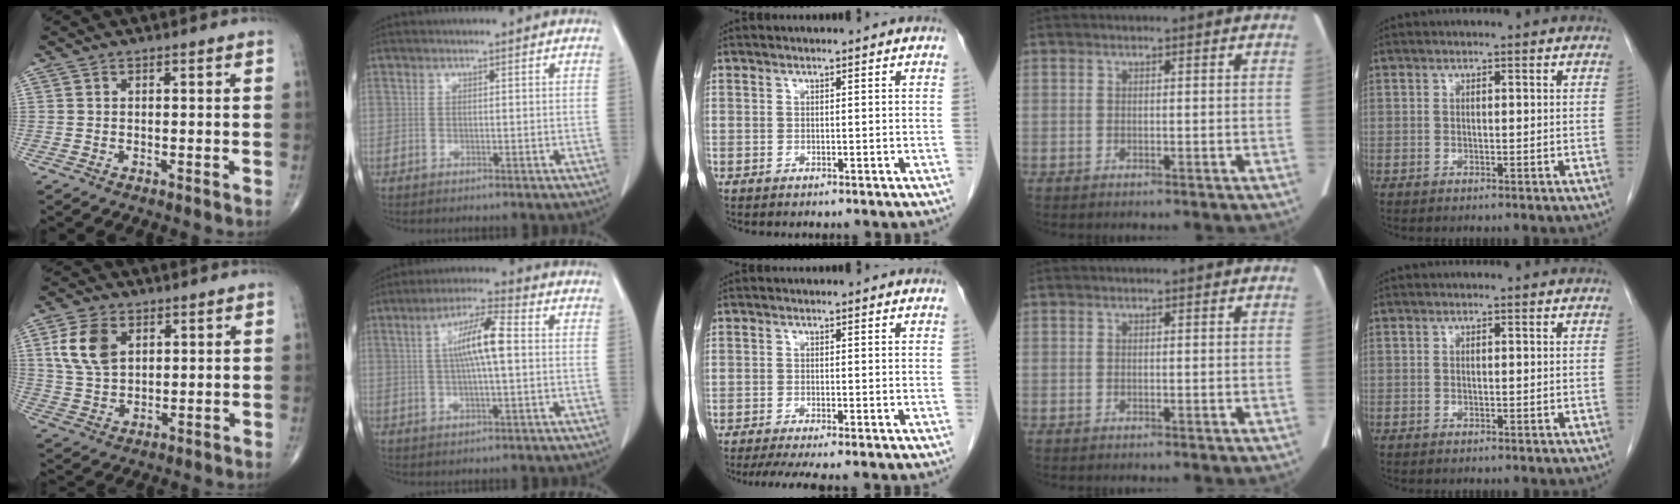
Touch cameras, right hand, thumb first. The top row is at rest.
{"thumb": {"total": 9.3, "force": [3.3, 6.1, 6.3], "torque": [-0.114, -0.008, 0.068]}, "index": {"total": 8.2, "force": [1.0, 1.0, 8.1], "torque": [-0.152, 0.011, 0.013]}, "middle": {"total": 5.0, "force": [-4.0, 0.1, 3.0], "torque": [-0.043, -0.012, -0.064]}}